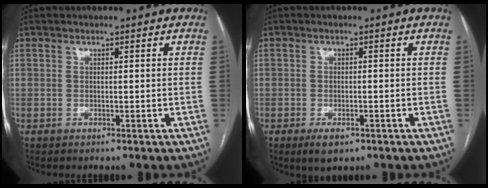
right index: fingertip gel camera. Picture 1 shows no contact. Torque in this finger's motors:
{"motor_torque": [-0.18, 0.14, -0.18, -0.08]}